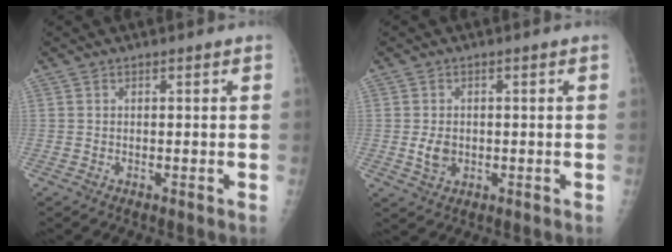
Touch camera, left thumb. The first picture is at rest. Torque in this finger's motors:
{"motor_torque": [0.24, 0.71, 0.38, -0.19, 0.00]}